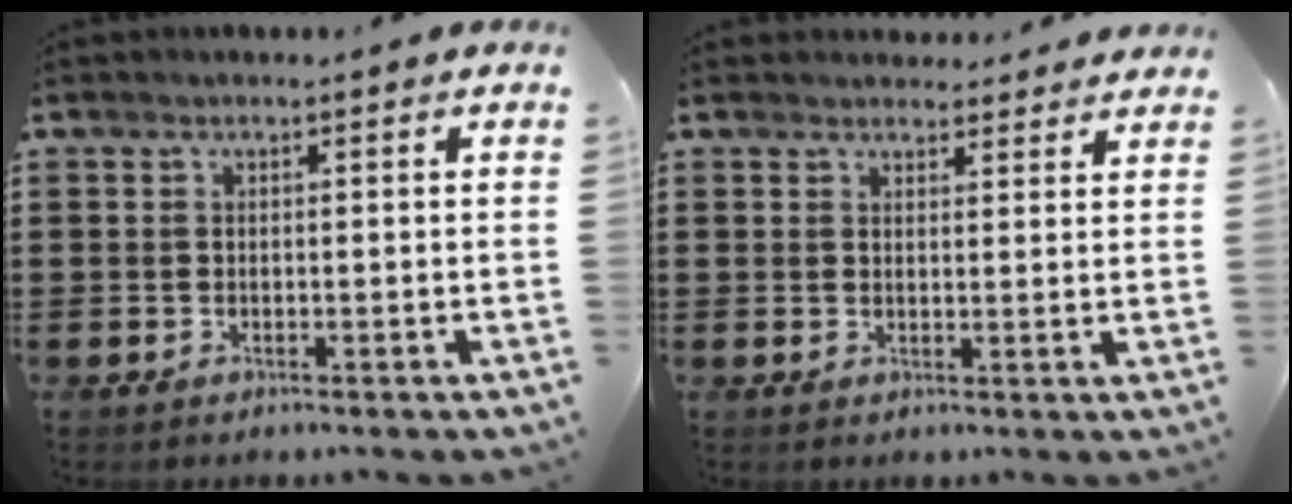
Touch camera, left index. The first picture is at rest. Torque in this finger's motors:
{"motor_torque": [1.19, -0.57, 0.16, 0.00]}